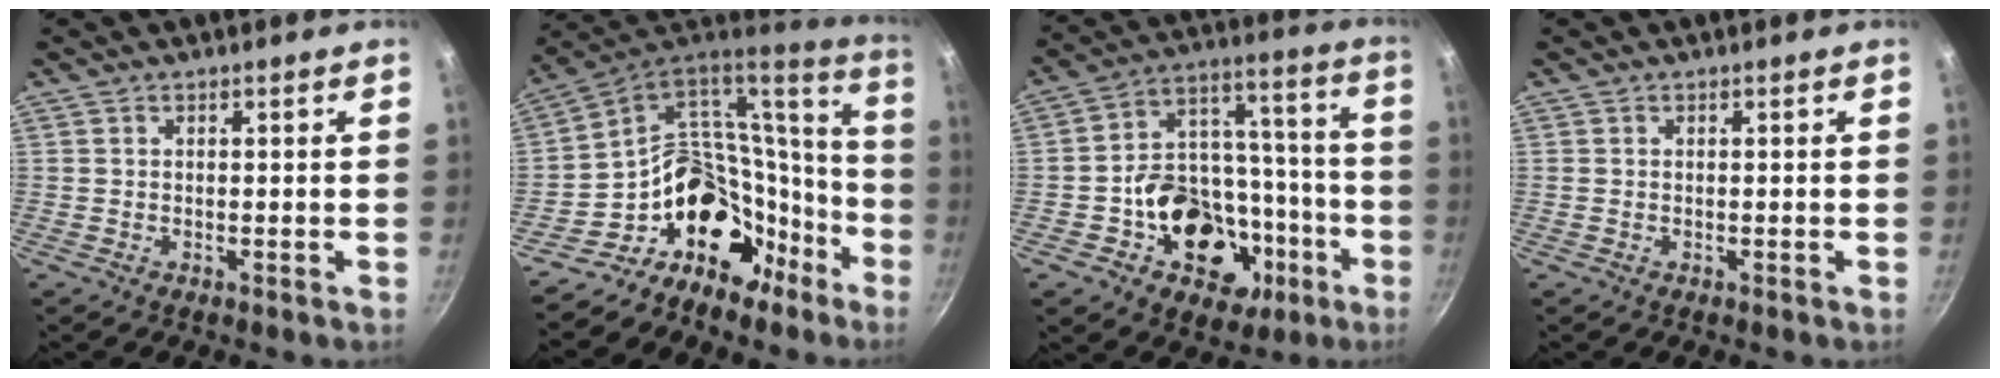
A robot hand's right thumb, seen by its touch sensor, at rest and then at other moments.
{"total": 21.7, "force": [-11.2, 16.0, 9.4], "torque": [-0.084, 0.135, -0.178]}
{"total": 21.4, "force": [-7.5, 16.0, 12.2], "torque": [-0.157, 0.068, -0.099]}
{"total": 0.0}